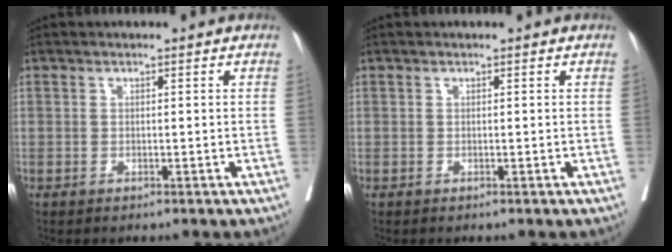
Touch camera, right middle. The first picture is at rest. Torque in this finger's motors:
{"motor_torque": [0.06, 0.27, -0.02, 0.00]}